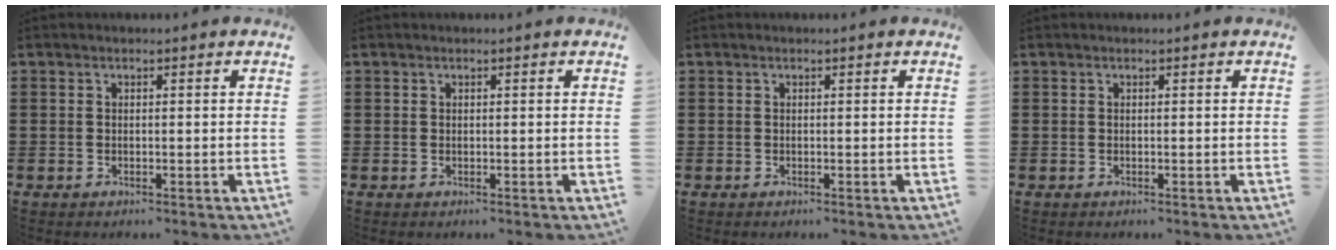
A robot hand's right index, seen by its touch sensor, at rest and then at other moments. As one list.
[{"total": 0.0}, {"total": 0.0}, {"total": 0.0}]